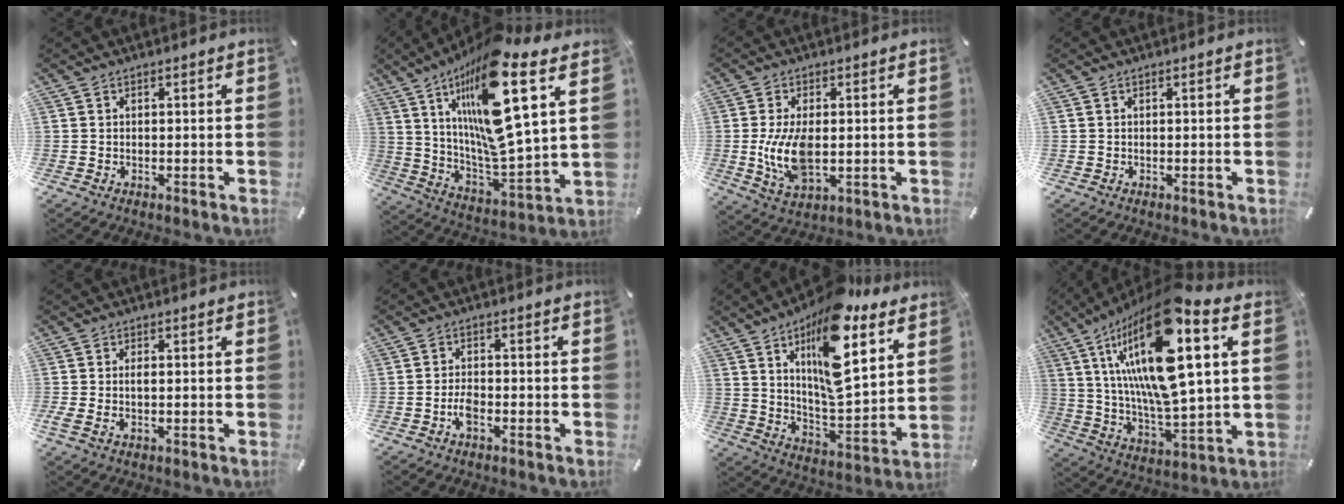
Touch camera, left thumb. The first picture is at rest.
{"total": 21.3, "force": [11.4, 4.8, 17.3], "torque": [-0.327, -0.082, 0.172]}
{"total": 10.3, "force": [-0.3, 5.3, 8.9], "torque": [-0.199, -0.017, -0.009]}
{"total": 0.0}
{"total": 2.0, "force": [0.0, 0.7, 1.9], "torque": [-0.037, -0.002, 0.000]}
{"total": 3.4, "force": [-1.7, 1.6, 2.5], "torque": [-0.056, 0.003, -0.033]}
{"total": 19.7, "force": [11.1, 8.1, 14.1], "torque": [-0.236, -0.059, 0.187]}
{"total": 25.1, "force": [10.0, 7.6, 21.8], "torque": [-0.428, -0.058, 0.154]}